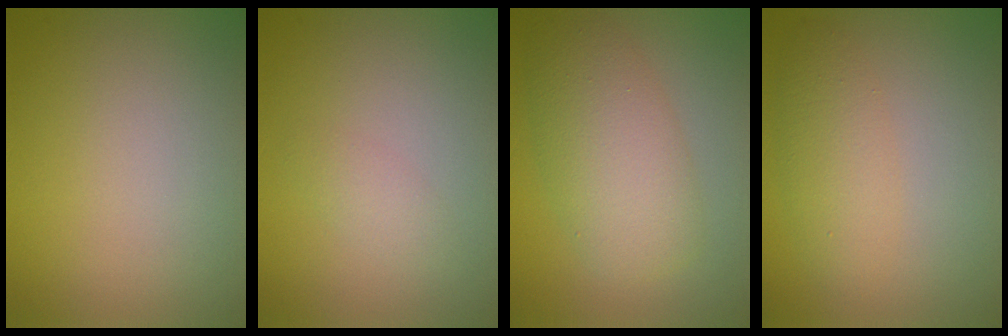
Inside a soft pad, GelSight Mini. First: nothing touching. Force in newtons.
{"total": 1.1, "press": 1.1, "slide": 0.0}
{"total": 5.7, "press": 5.7, "slide": 0.1}
{"total": 2.6, "press": 2.6, "slide": 0.1}